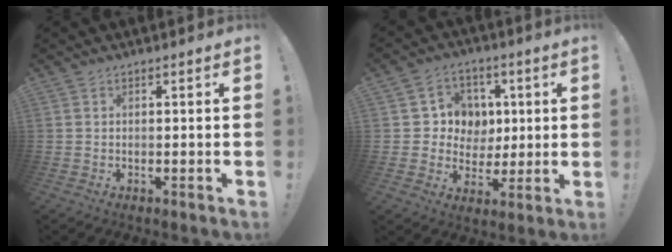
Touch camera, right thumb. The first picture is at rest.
{"total": 9.1, "force": [1.2, 9.0, 1.3], "torque": [-0.016, -0.006, 0.033]}